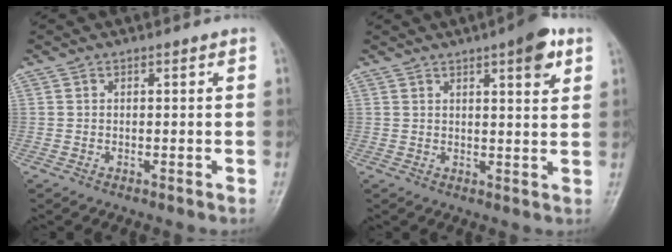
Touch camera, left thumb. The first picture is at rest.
{"total": 6.9, "force": [3.7, 1.8, 5.6], "torque": [-0.066, -0.014, 0.047]}